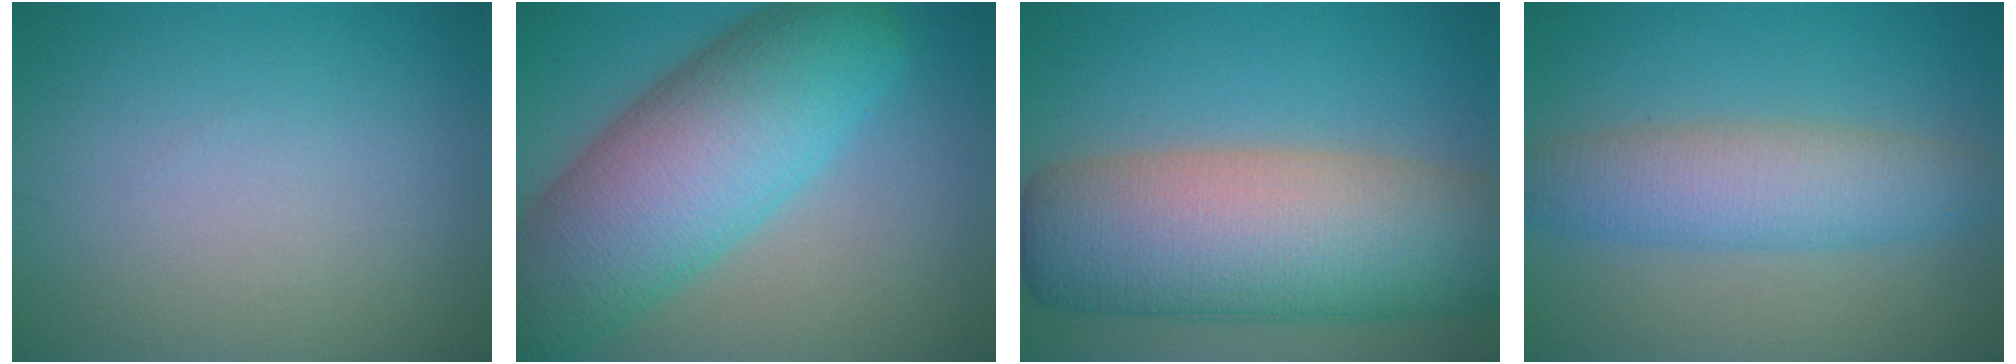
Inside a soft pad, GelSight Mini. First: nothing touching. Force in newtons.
{"total": 12.2, "press": 12.2, "slide": 0.4}
{"total": 14.1, "press": 14.1, "slide": 0.4}
{"total": 5.6, "press": 5.6, "slide": 0.1}